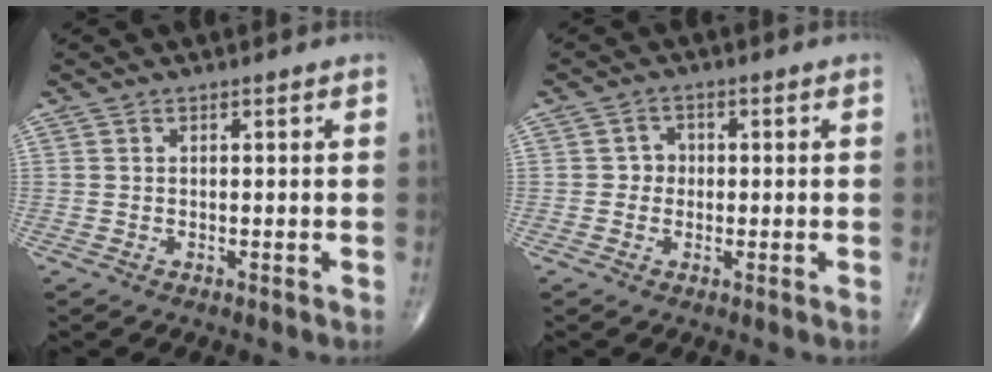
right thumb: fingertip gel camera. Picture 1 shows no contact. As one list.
[{"total": 2.6, "force": [-0.2, 2.4, 0.9], "torque": [0.004, 0.008, -0.009]}]